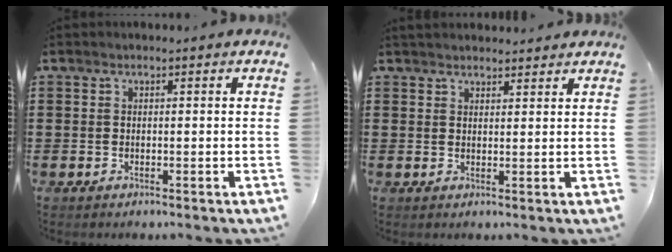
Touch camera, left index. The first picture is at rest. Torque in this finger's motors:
{"motor_torque": [1.30, -0.84, 0.07, -0.01]}